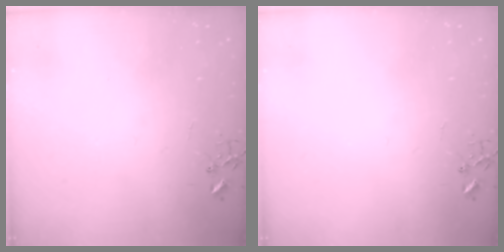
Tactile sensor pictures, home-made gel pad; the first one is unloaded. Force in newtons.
{"total": 0.0}